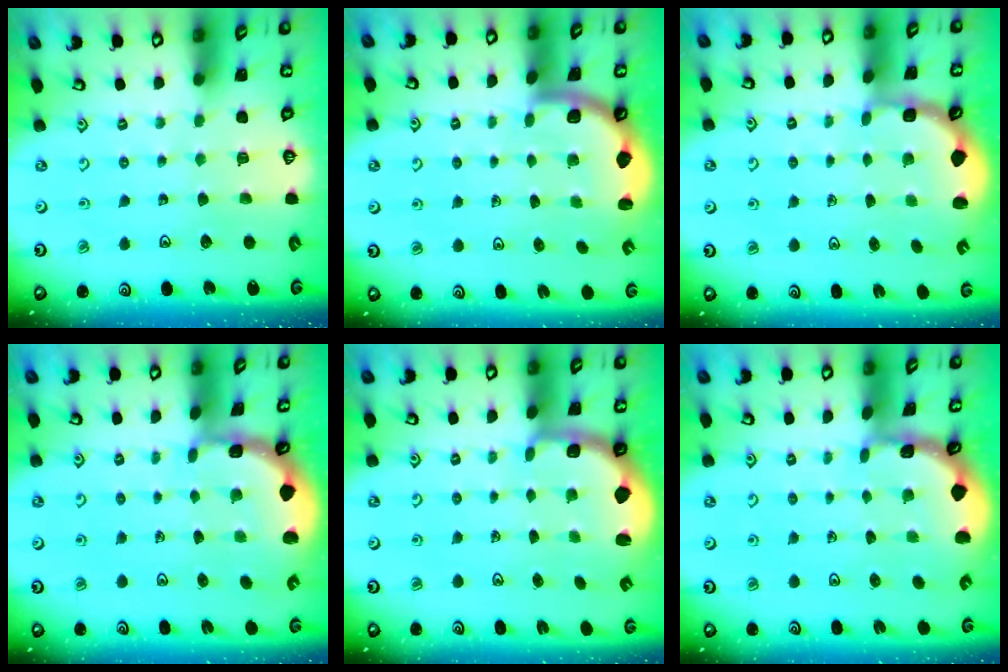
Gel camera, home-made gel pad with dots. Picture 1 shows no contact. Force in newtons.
{"total": 1.8, "press": 1.8, "slide": 0.1}
{"total": 2.6, "press": 2.0, "slide": 1.7}
{"total": 1.4, "press": 1.4, "slide": 0.1}
{"total": 2.3, "press": 1.3, "slide": 1.8}
{"total": 1.5, "press": 1.5, "slide": 0.1}